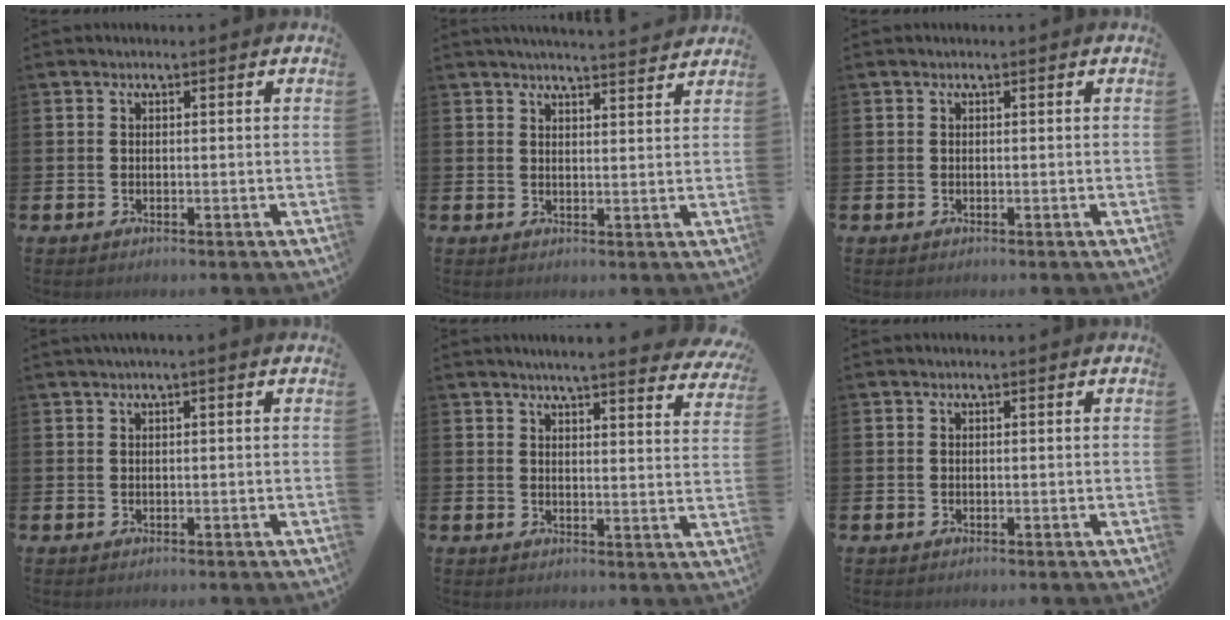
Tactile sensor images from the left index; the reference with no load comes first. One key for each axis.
{"total": 3.7, "fx": 3.7, "fy": -0.4, "fz": 0.2, "tx": -0.004, "ty": -0.025, "tz": 0.064}
{"total": 0.0}
{"total": 0.7, "fx": 0.2, "fy": -0.1, "fz": 0.7, "tx": -0.019, "ty": 0.005, "tz": 0.004}
{"total": 4.9, "fx": 4.6, "fy": -0.3, "fz": 1.5, "tx": -0.033, "ty": -0.028, "tz": 0.077}
{"total": 0.0}